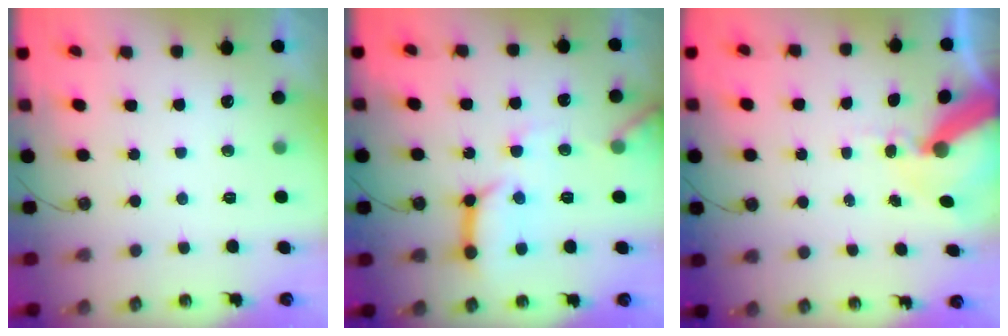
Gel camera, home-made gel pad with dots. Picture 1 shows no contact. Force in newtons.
{"total": 13.5, "press": 13.4, "slide": 1.3}
{"total": 11.9, "press": 11.8, "slide": 1.7}